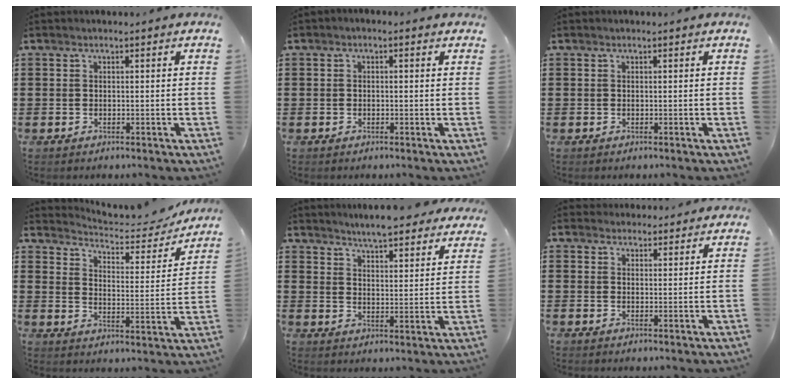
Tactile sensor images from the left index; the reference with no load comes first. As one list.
[{"total": 0.6, "force": [-0.3, 0.3, 0.4], "torque": [-0.010, -0.001, -0.006]}, {"total": 0.0}, {"total": 4.4, "force": [4.2, 0.6, 1.0], "torque": [-0.037, -0.031, 0.065]}, {"total": 5.1, "force": [5.1, -0.3, 0.6], "torque": [-0.027, -0.034, 0.088]}, {"total": 2.5, "force": [2.3, 0.8, -0.2], "torque": [-0.003, 0.000, 0.045]}]